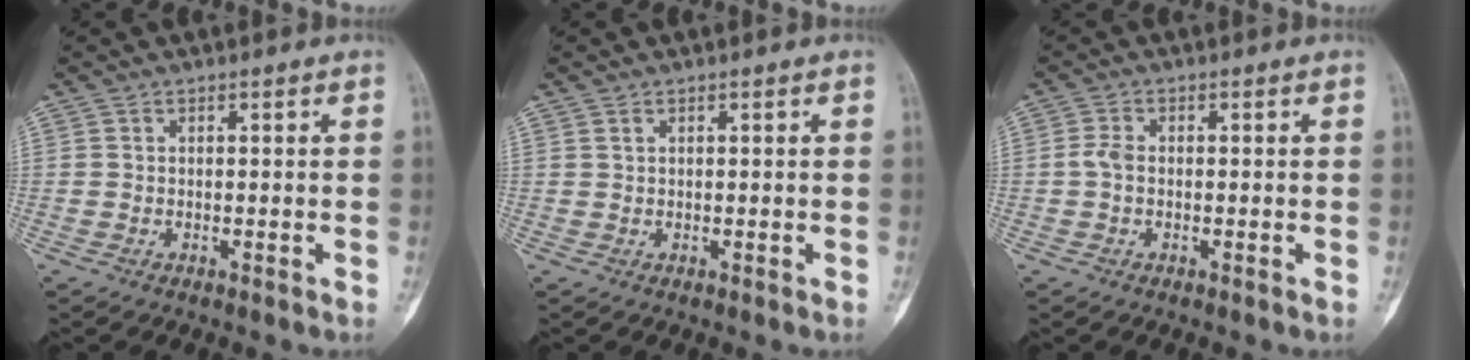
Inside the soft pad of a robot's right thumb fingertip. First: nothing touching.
{"total": 0.5, "force": [0.4, 0.2, 0.3], "torque": [-0.007, 0.001, 0.008]}
{"total": 2.2, "force": [-0.2, 1.4, 1.7], "torque": [-0.037, 0.002, -0.009]}